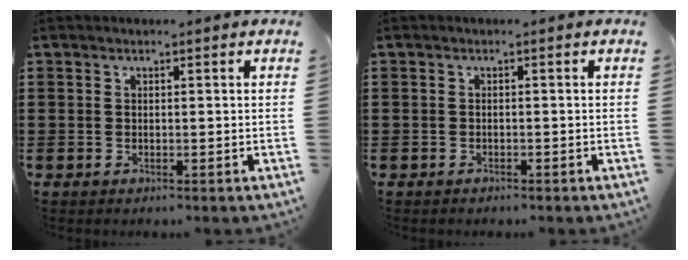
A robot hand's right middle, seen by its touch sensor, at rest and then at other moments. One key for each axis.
{"total": 0.6, "fx": -0.6, "fy": 0.2, "fz": 0.0, "tx": -0.001, "ty": 0.001, "tz": -0.013}